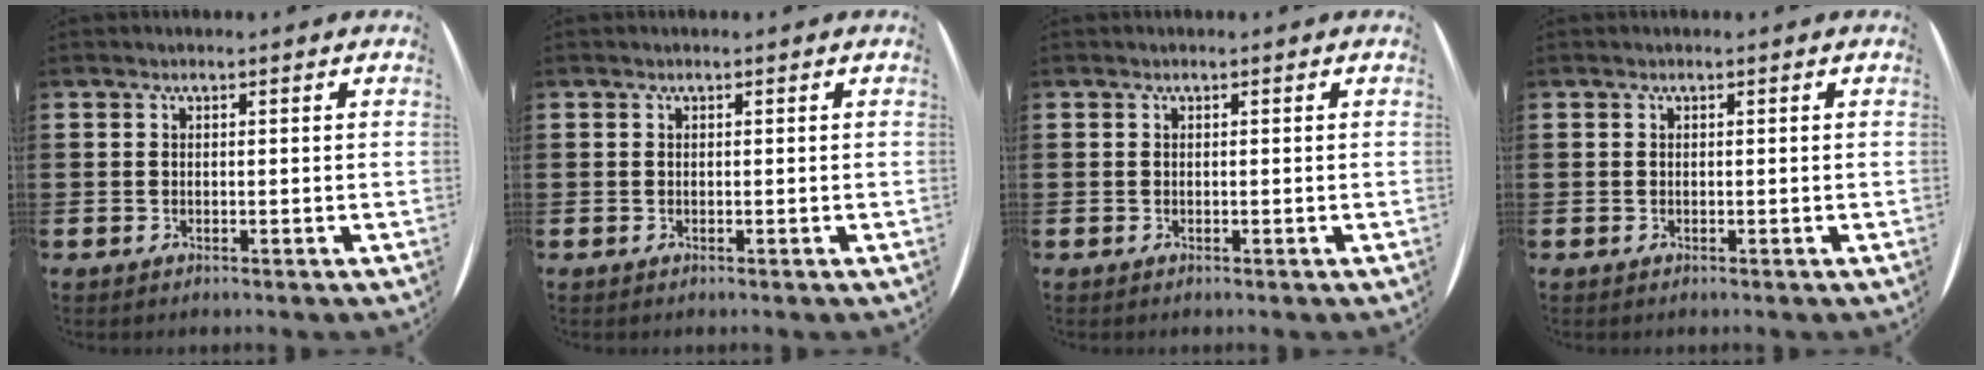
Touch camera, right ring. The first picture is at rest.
{"total": 0.0}
{"total": 0.0}
{"total": 0.0}